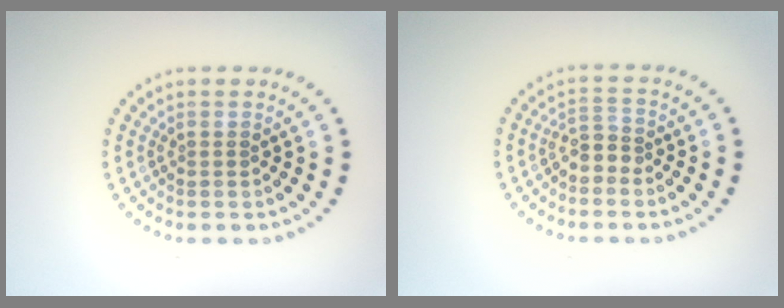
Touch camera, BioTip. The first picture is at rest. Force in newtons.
{"total": 1.9, "press": 1.6, "slide": 1.1}